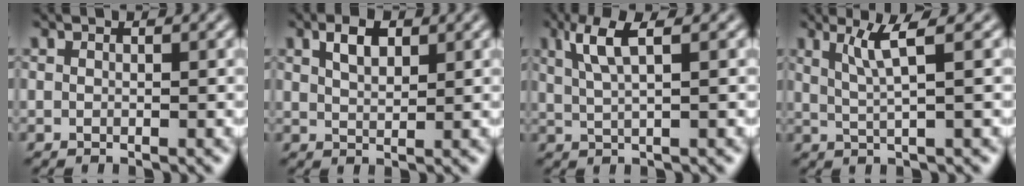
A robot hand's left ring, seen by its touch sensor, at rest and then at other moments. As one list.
[{"total": 2.6, "force": [1.4, 1.2, 1.8], "torque": [-0.037, 0.005, 0.028]}, {"total": 3.7, "force": [1.7, 0.8, 3.2], "torque": [-0.062, 0.001, 0.035]}, {"total": 3.2, "force": [1.4, 0.4, 2.8], "torque": [-0.052, -0.004, 0.032]}]